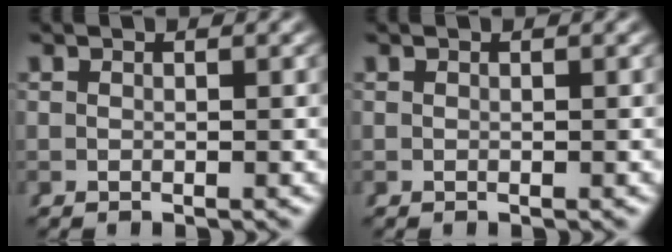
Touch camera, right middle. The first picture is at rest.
{"total": 0.0}